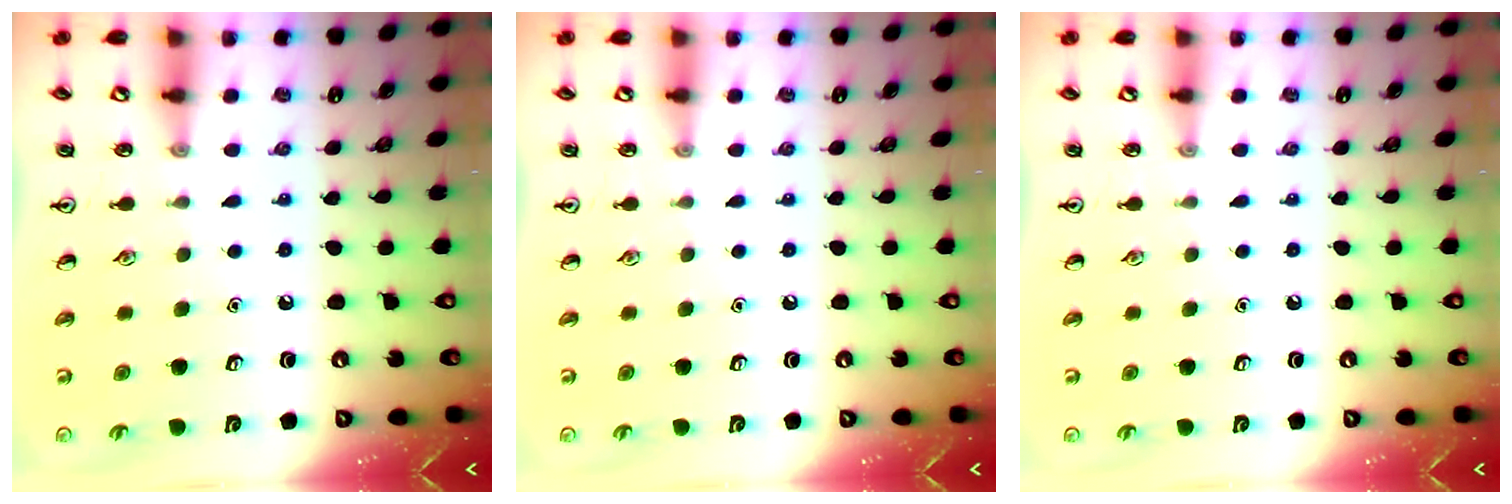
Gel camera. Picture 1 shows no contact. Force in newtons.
{"total": 0.0}
{"total": 0.0}